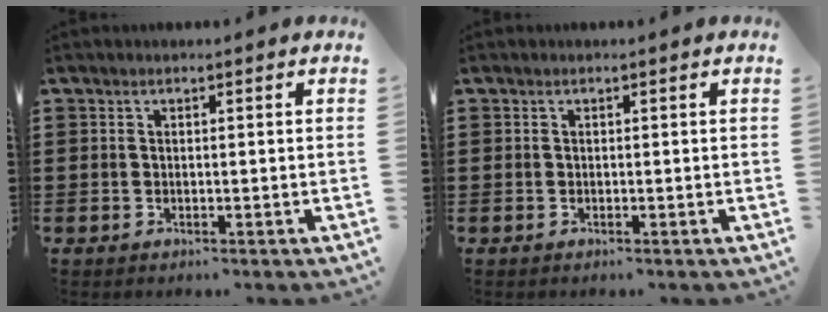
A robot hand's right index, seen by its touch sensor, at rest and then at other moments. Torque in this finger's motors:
{"motor_torque": [0.16, 0.69, -0.17, -0.21]}